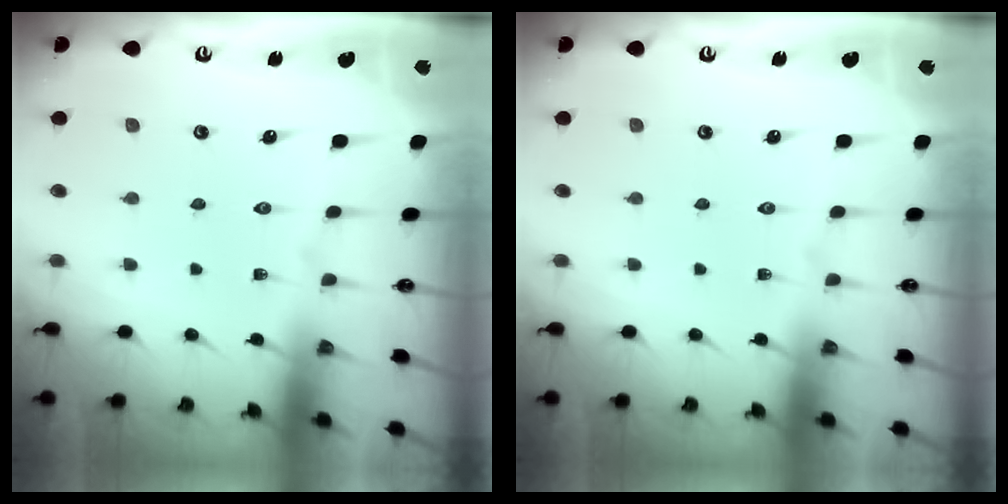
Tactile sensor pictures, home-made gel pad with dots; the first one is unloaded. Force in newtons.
{"total": 0.0}